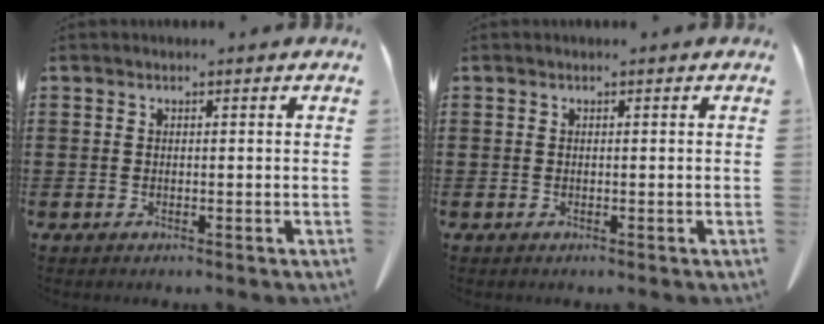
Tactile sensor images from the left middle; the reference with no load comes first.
{"total": 0.0}